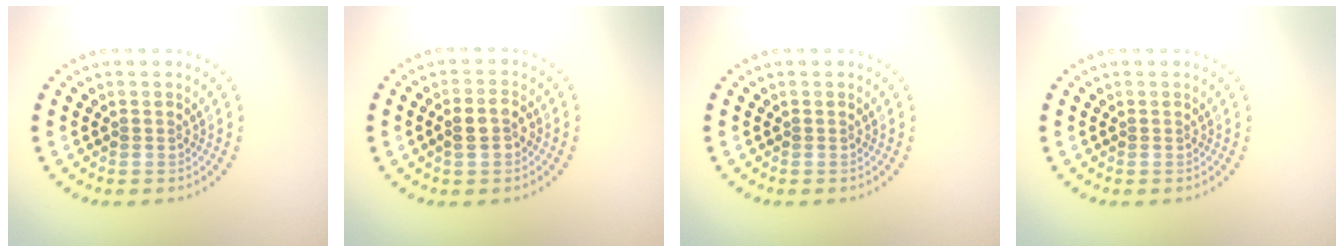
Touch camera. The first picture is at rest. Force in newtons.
{"total": 2.6, "press": 2.5, "slide": 0.6}
{"total": 0.0}
{"total": 0.0}